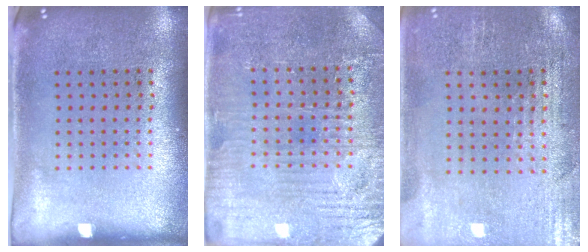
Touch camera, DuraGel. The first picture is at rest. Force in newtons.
{"total": 3.6, "press": 3.5, "slide": 0.6}
{"total": 0.6, "press": 0.5, "slide": 0.3}